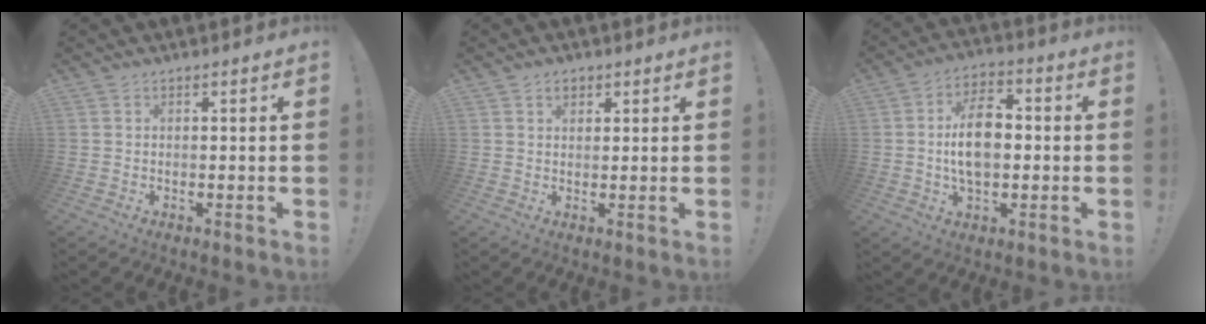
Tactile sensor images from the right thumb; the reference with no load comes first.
{"total": 2.6, "force": [1.5, 1.8, 1.1], "torque": [-0.004, -0.006, 0.022]}
{"total": 12.7, "force": [-0.1, 7.7, 10.1], "torque": [-0.170, 0.006, -0.004]}